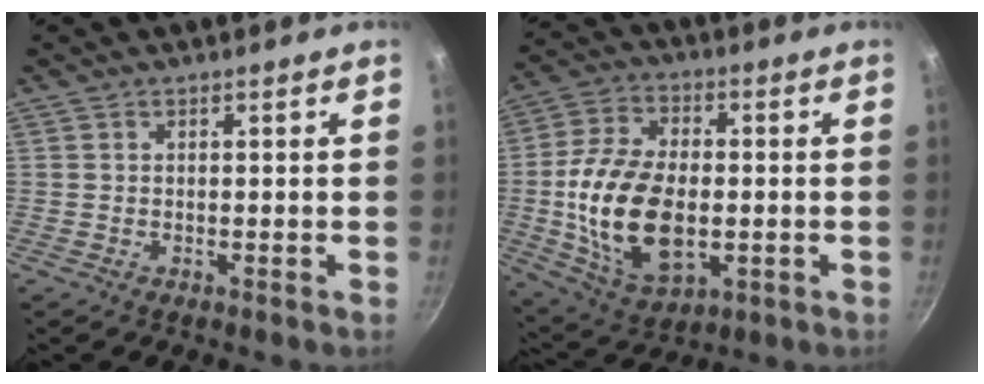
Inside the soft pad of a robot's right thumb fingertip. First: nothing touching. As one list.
[{"total": 18.9, "force": [-1.9, 11.2, 15.1], "torque": [-0.283, 0.010, -0.027]}]